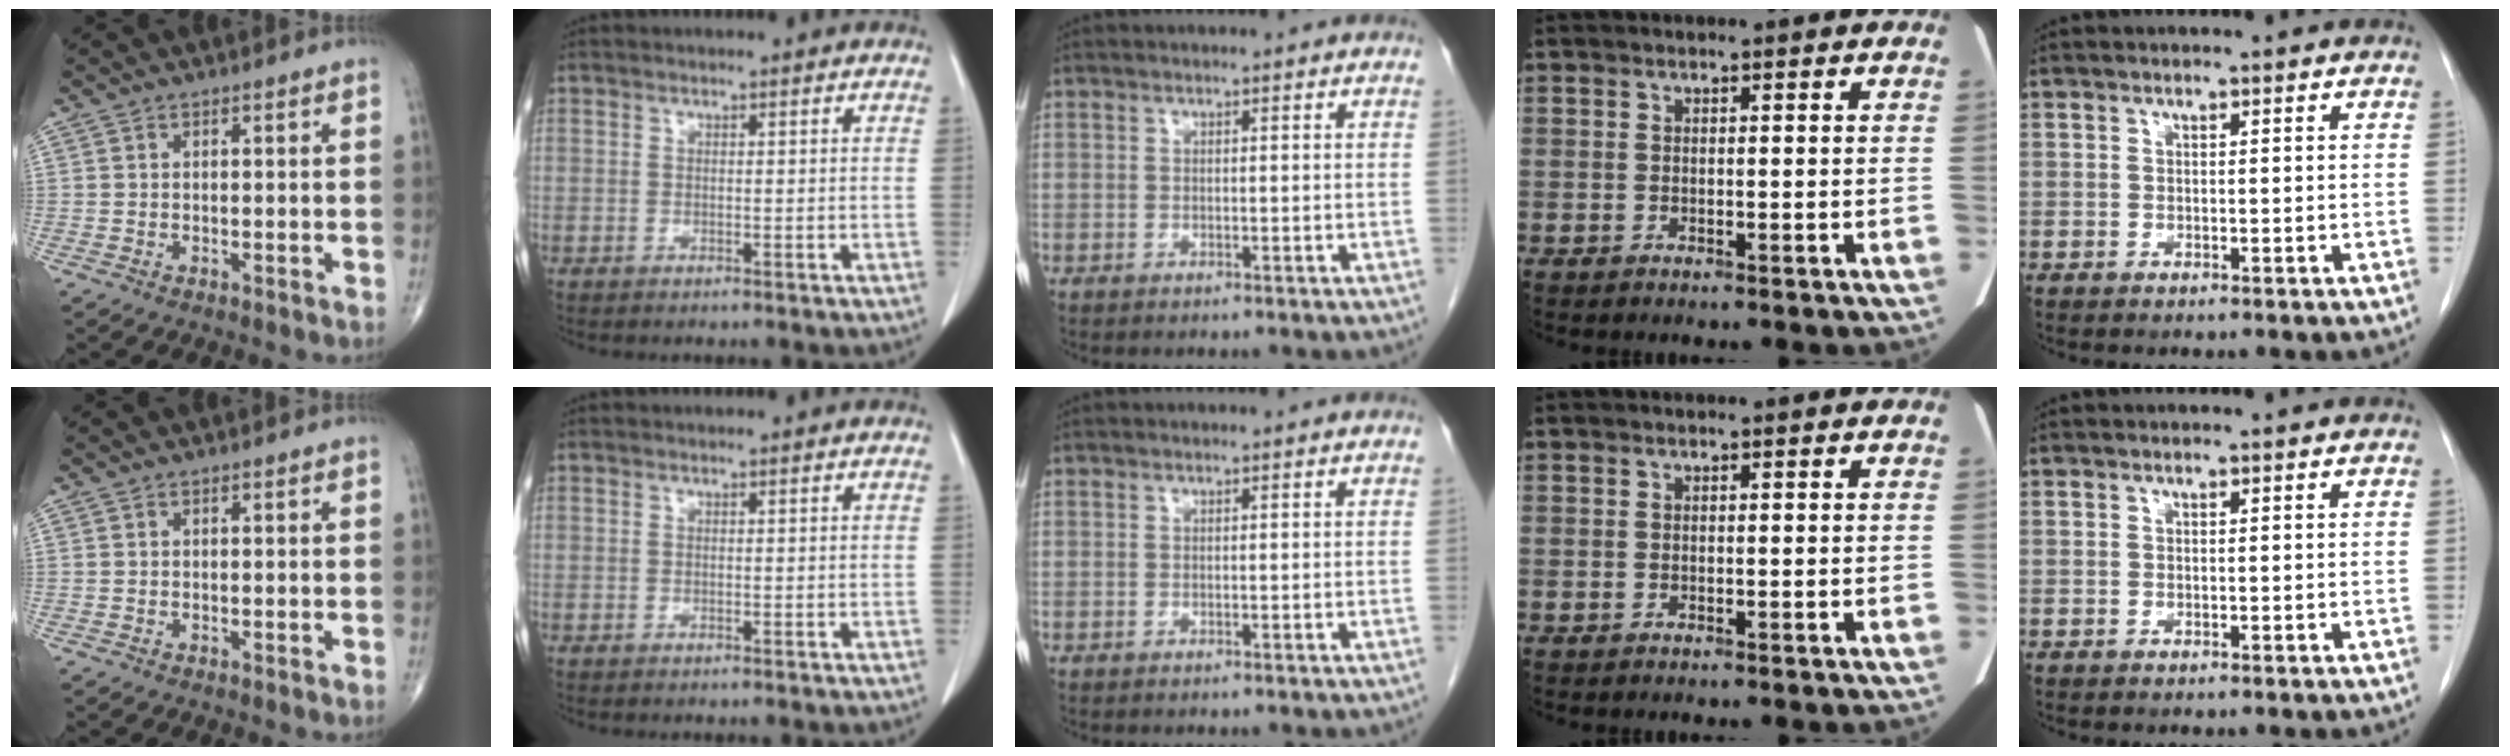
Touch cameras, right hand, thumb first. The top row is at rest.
{}